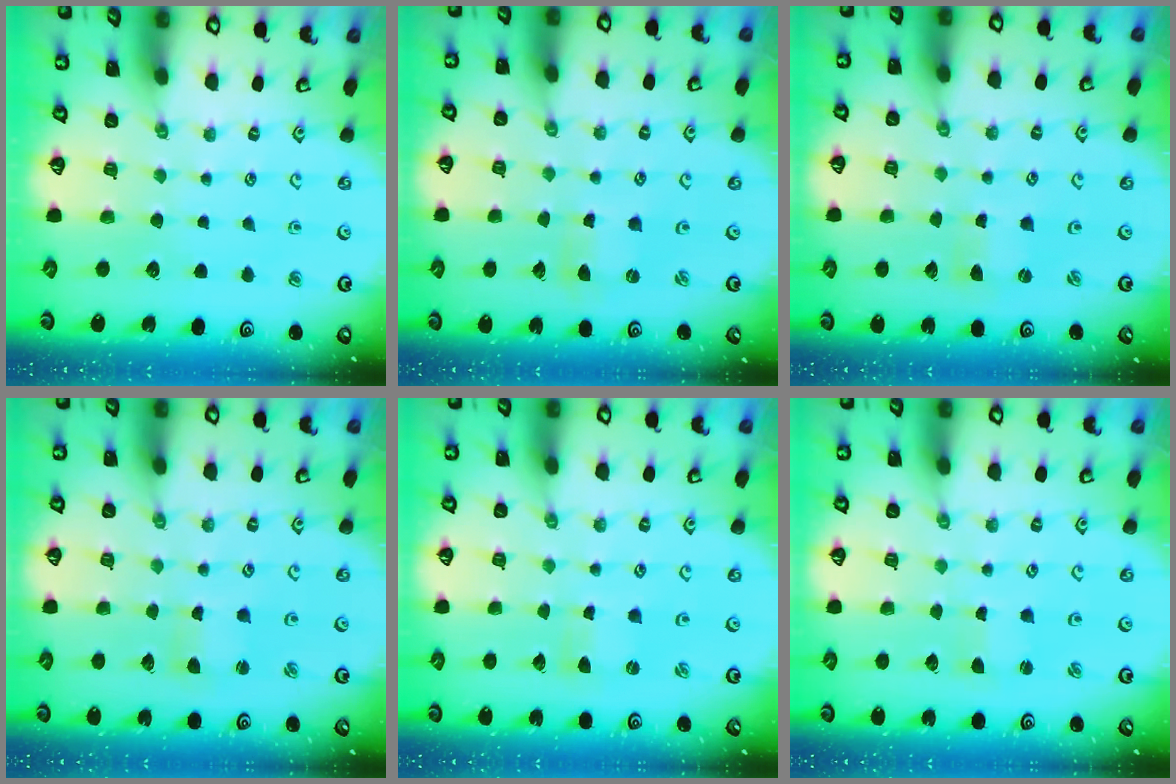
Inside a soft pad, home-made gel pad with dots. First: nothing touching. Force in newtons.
{"total": 0.8, "press": 0.8, "slide": 0.1}
{"total": 0.0}
{"total": 1.5, "press": 1.5, "slide": 0.3}
{"total": 0.0}
{"total": 1.4, "press": 1.4, "slide": 0.0}